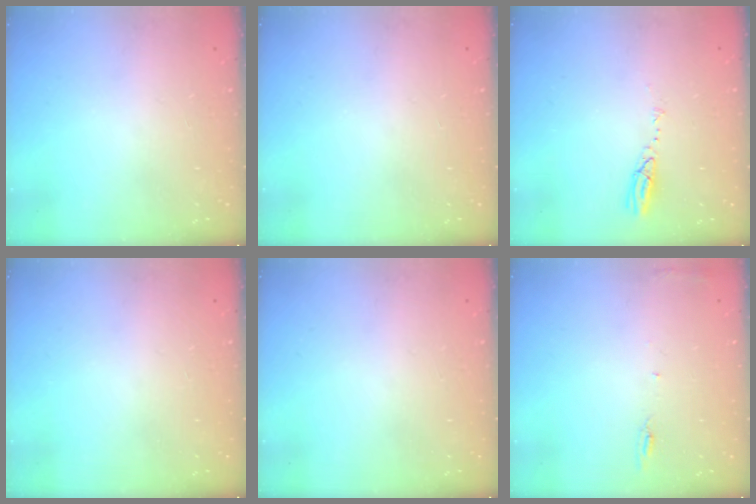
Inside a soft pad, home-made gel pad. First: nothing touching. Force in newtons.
{"total": 0.0}
{"total": 3.9, "press": 3.9, "slide": 0.4}
{"total": 0.0}
{"total": 0.0}
{"total": 4.9, "press": 4.8, "slide": 0.7}